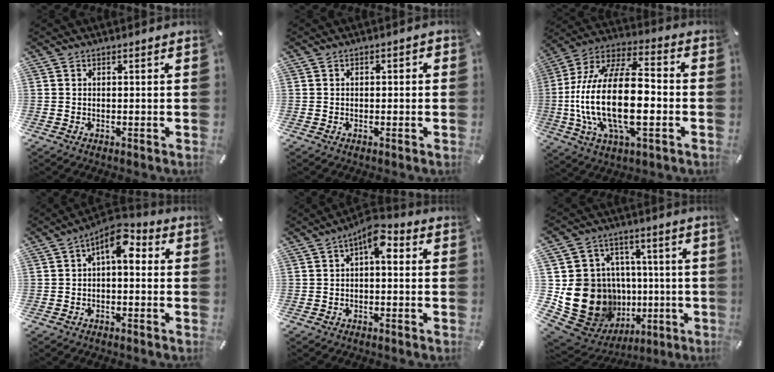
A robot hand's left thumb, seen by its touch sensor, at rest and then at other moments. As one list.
[{"total": 1.2, "force": [-0.5, 0.8, 0.8], "torque": [-0.014, 0.005, -0.010]}, {"total": 23.6, "force": [-3.6, 11.1, 20.5], "torque": [-0.421, -0.006, -0.063]}, {"total": 7.5, "force": [1.9, 4.0, 6.0], "torque": [-0.094, -0.007, 0.029]}, {"total": 6.3, "force": [1.0, 3.1, 5.4], "torque": [-0.089, 0.005, 0.013]}, {"total": 21.7, "force": [-2.8, 19.0, 10.0], "torque": [-0.170, -0.004, 0.008]}]